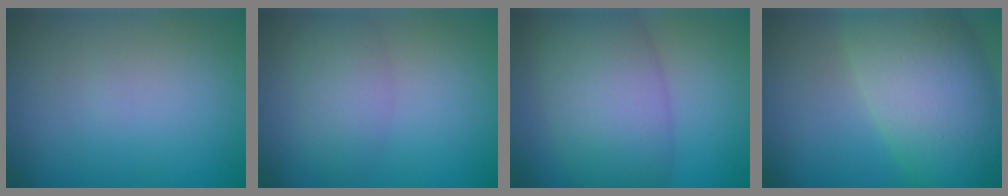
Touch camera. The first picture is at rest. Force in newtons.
{"total": 2.6, "press": 2.6, "slide": 0.2}
{"total": 7.8, "press": 7.8, "slide": 0.3}
{"total": 10.0, "press": 10.0, "slide": 0.6}